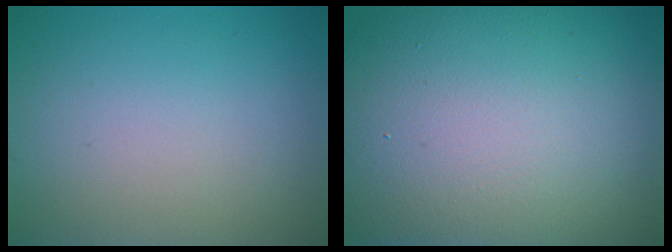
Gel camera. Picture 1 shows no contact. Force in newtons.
{"total": 20.2, "press": 20.2, "slide": 0.8}